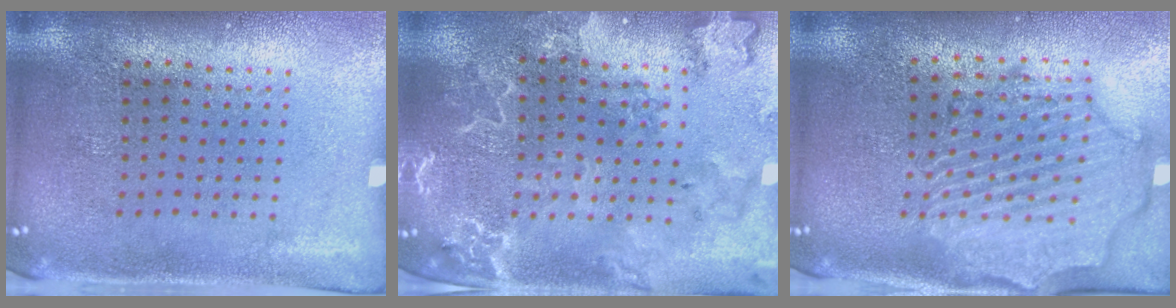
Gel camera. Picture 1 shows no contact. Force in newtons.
{"total": 2.7, "press": 2.6, "slide": 0.8}
{"total": 2.8, "press": 2.5, "slide": 1.3}